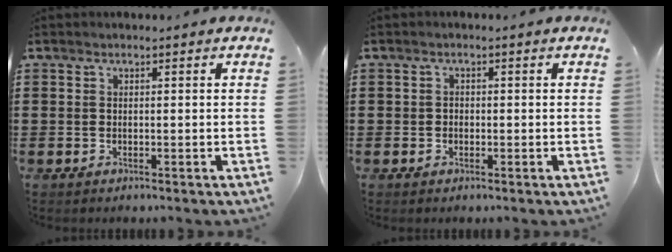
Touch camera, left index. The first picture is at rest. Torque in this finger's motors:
{"motor_torque": [-0.69, 0.86, -0.09, -0.01]}